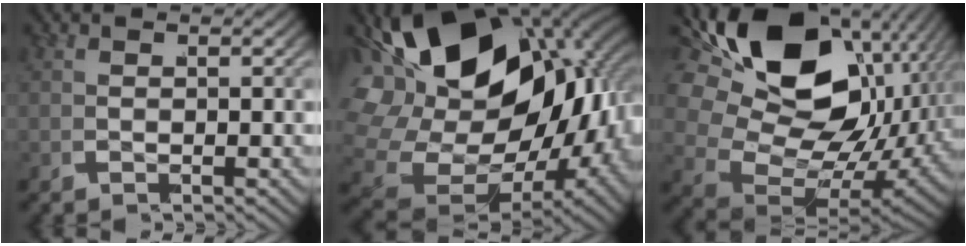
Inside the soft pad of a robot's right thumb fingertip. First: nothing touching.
{"total": 29.4, "force": [0.4, 20.6, 20.9], "torque": [-0.375, -0.049, 0.018]}
{"total": 20.6, "force": [-0.5, 14.0, 15.1], "torque": [-0.280, -0.049, 0.010]}